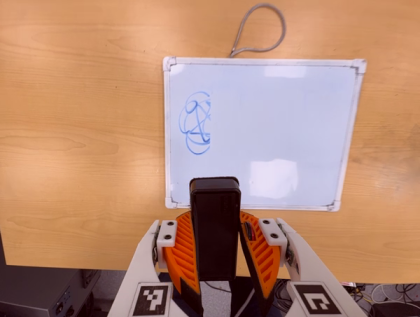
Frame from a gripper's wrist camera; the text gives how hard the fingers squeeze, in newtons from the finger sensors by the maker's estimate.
{"total": 7.1, "left": 6.8, "right": 7.3}